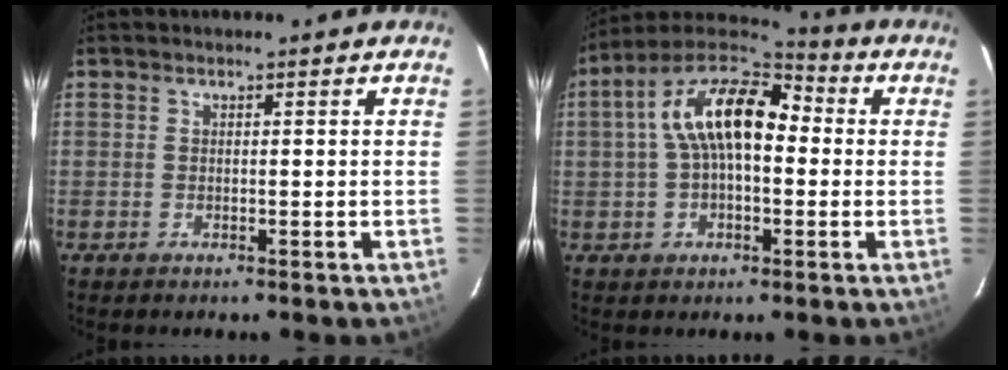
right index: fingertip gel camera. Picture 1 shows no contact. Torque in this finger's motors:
{"motor_torque": [1.86, 0.03, 0.66, 0.21]}